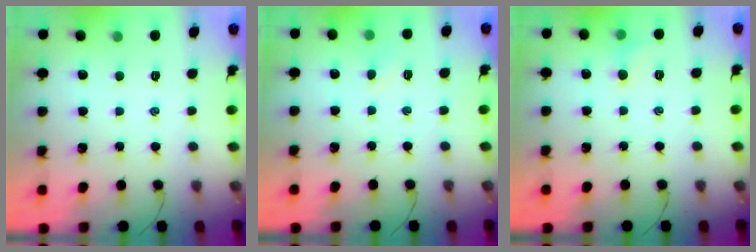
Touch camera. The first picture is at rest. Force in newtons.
{"total": 3.0, "press": 2.9, "slide": 0.8}
{"total": 4.3, "press": 4.1, "slide": 1.5}